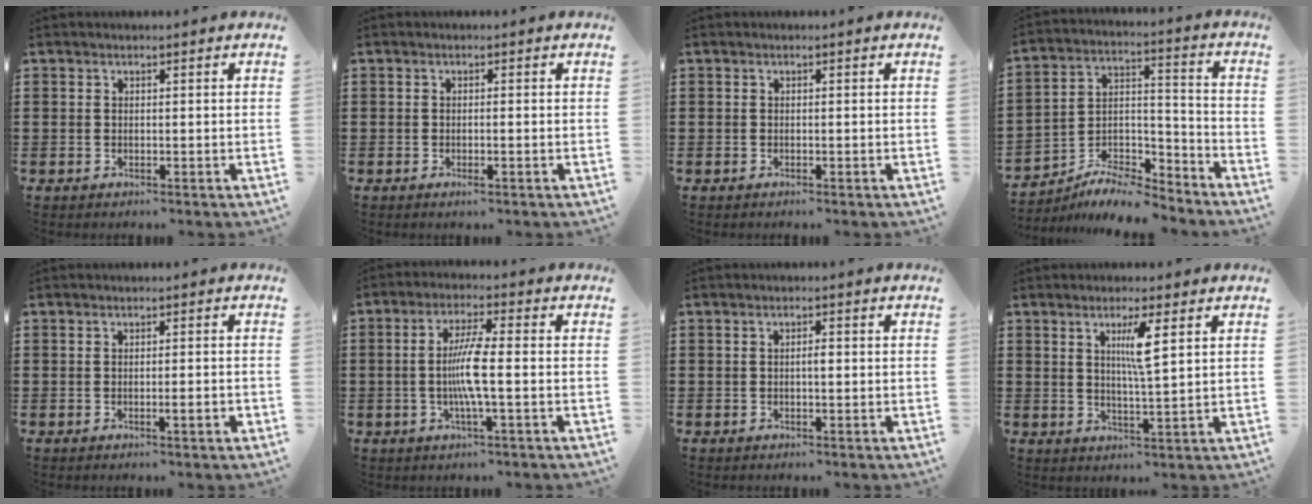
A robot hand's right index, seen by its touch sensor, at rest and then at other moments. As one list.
[{"total": 0.9, "force": [-0.6, 0.0, 0.7], "torque": [-0.012, -0.006, -0.010]}, {"total": 0.0}, {"total": 7.9, "force": [-7.2, 2.3, 2.3], "torque": [-0.040, 0.018, -0.138]}, {"total": 1.7, "force": [-0.6, 0.1, 1.6], "torque": [-0.024, -0.001, -0.011]}, {"total": 6.5, "force": [-0.8, 0.5, 6.4], "torque": [-0.129, -0.006, -0.023]}, {"total": 1.4, "force": [-0.1, 0.4, 1.3], "torque": [-0.025, -0.001, -0.002]}, {"total": 4.7, "force": [1.8, 0.2, 4.3], "torque": [-0.090, 0.000, 0.026]}]